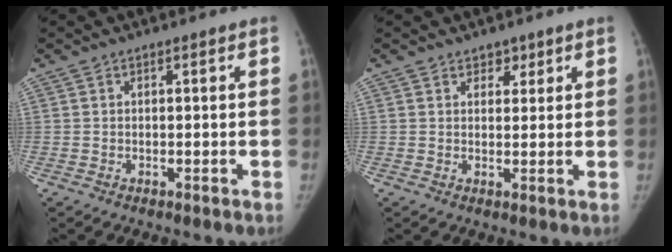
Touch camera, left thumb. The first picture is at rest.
{"total": 2.4, "force": [1.7, 1.6, 0.7], "torque": [0.014, -0.009, 0.023]}